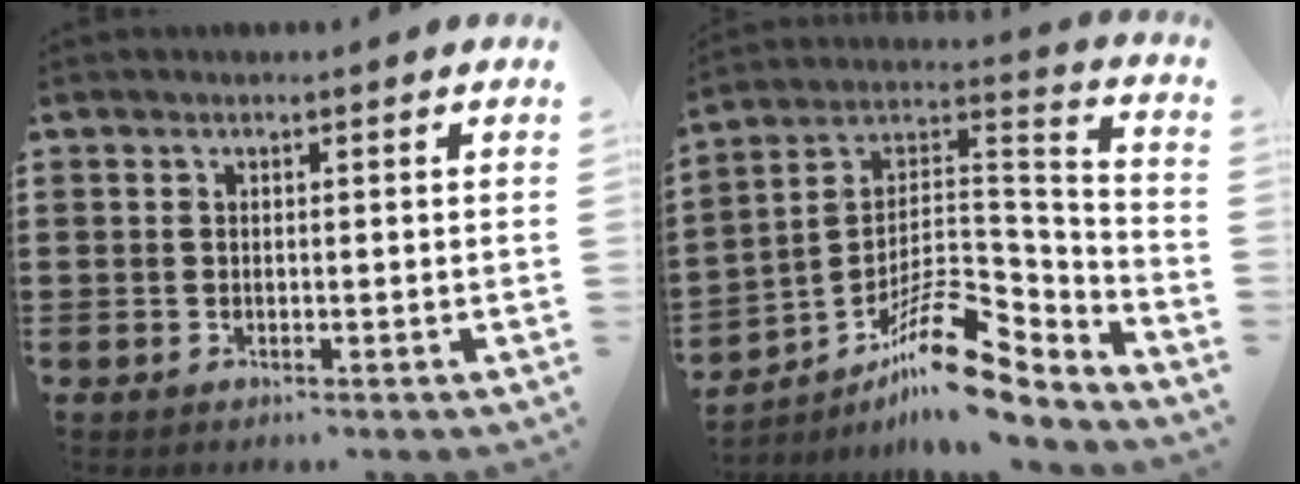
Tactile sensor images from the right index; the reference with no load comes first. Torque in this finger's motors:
{"motor_torque": [-0.04, -0.17, 0.00, -0.05]}